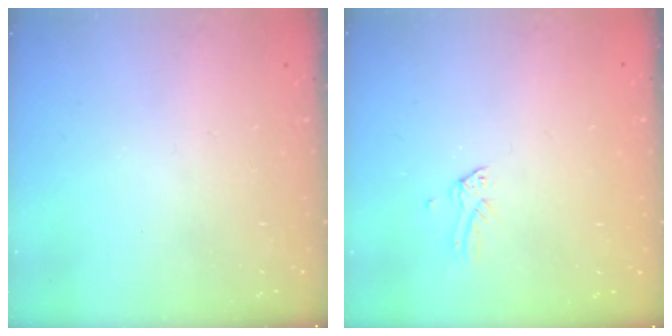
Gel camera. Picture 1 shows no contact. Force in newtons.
{"total": 0.0}